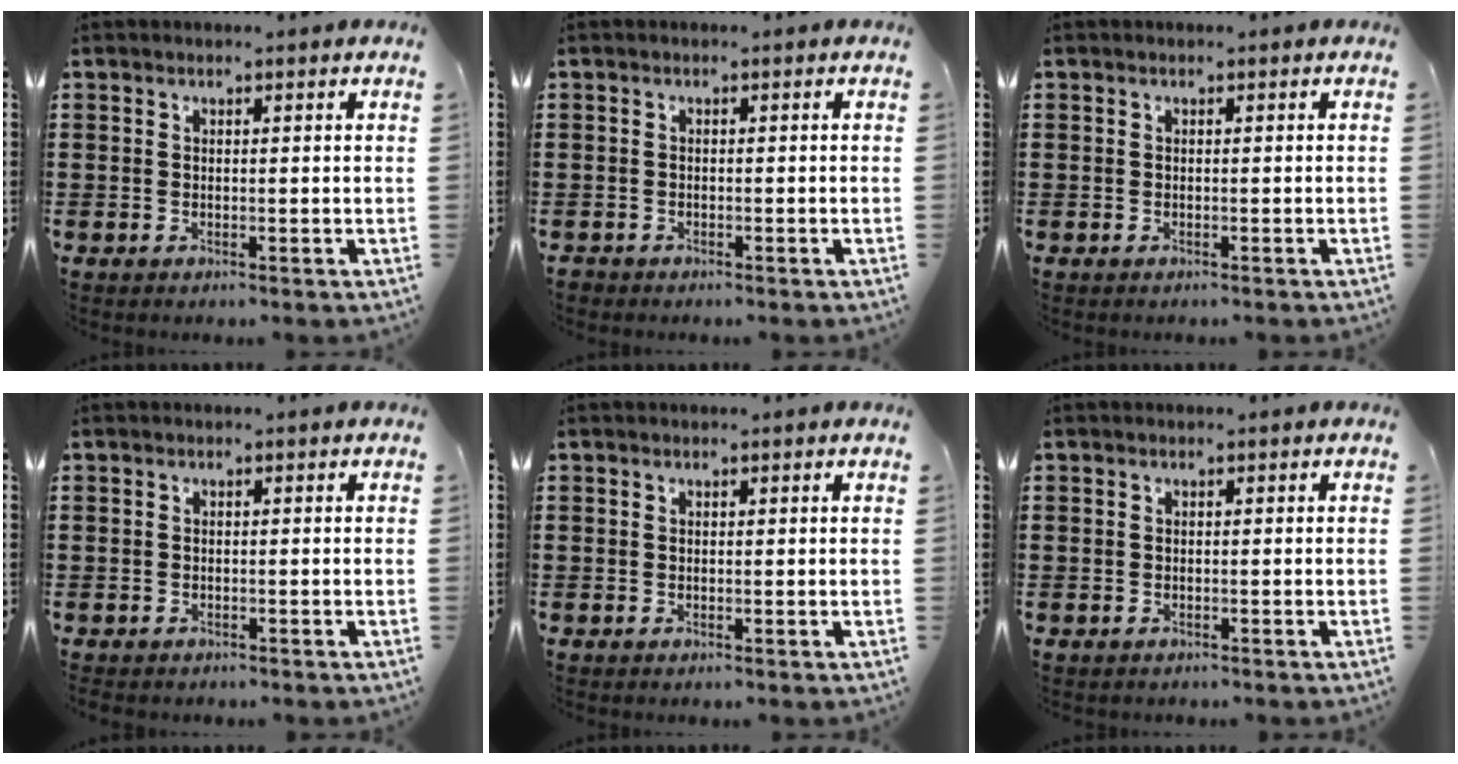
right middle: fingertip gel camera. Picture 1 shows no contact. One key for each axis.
{"total": 0.7, "fx": -0.7, "fy": 0.3, "fz": 0.0, "tx": -0.003, "ty": -0.001, "tz": -0.015}
{"total": 0.0}
{"total": 0.7, "fx": -0.7, "fy": 0.3, "fz": -0.1, "tx": 0.000, "ty": 0.000, "tz": -0.015}
{"total": 0.0}
{"total": 0.5, "fx": -0.4, "fy": 0.3, "fz": -0.1, "tx": 0.001, "ty": 0.001, "tz": -0.009}